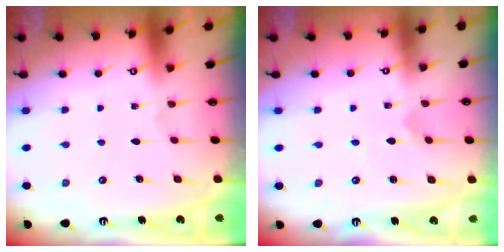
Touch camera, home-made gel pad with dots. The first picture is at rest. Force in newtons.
{"total": 0.7, "press": 0.7, "slide": 0.1}